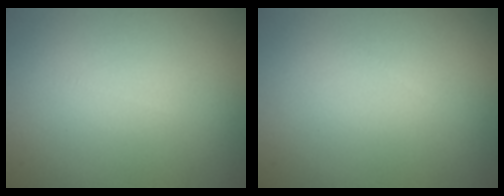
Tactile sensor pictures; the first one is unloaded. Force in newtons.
{"total": 0.0}